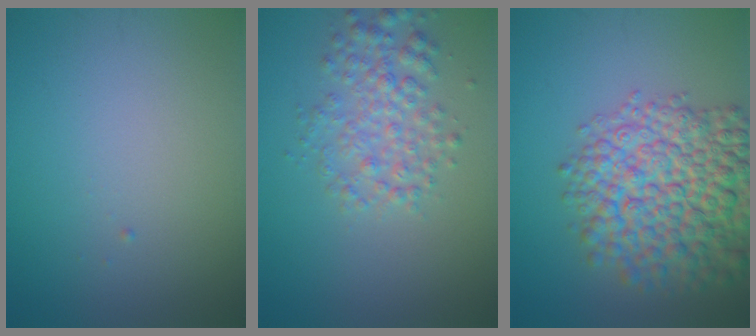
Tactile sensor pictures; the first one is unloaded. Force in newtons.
{"total": 3.6, "press": 3.6, "slide": 0.1}
{"total": 10.3, "press": 10.3, "slide": 0.4}